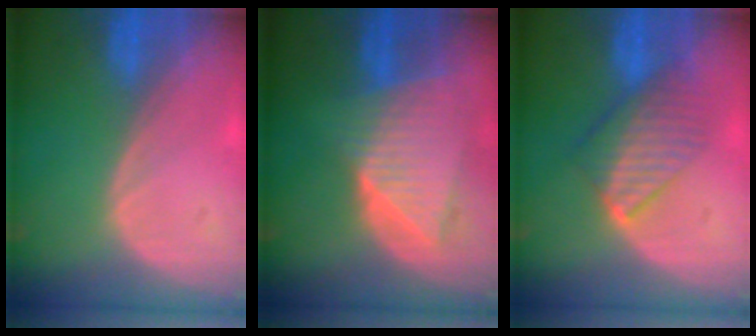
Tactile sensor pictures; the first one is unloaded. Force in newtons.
{"total": 8.9, "press": 7.9, "slide": 4.2}
{"total": 6.5, "press": 6.5, "slide": 0.7}